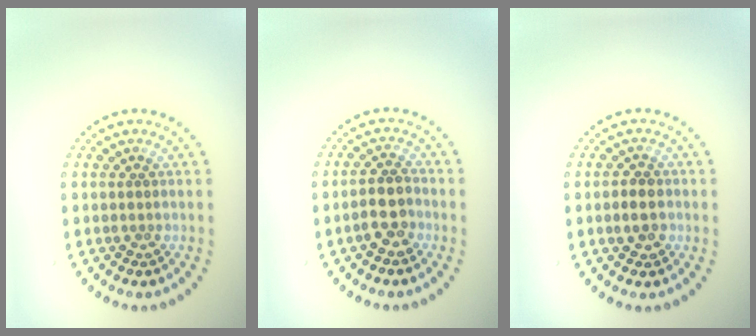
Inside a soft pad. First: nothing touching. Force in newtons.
{"total": 2.5, "press": 2.4, "slide": 0.9}
{"total": 2.1, "press": 2.1, "slide": 0.4}